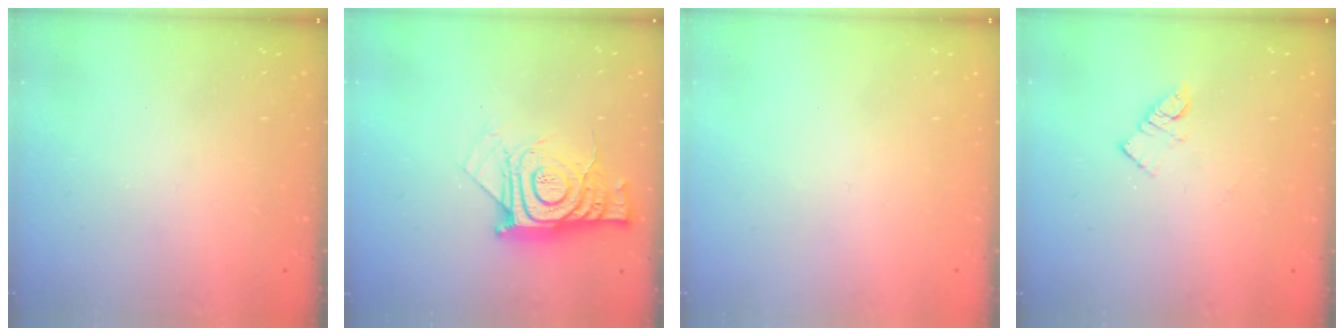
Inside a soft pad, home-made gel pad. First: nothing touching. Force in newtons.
{"total": 14.2, "press": 14.2, "slide": 1.2}
{"total": 1.6, "press": 1.6, "slide": 0.1}
{"total": 4.9, "press": 4.9, "slide": 0.2}